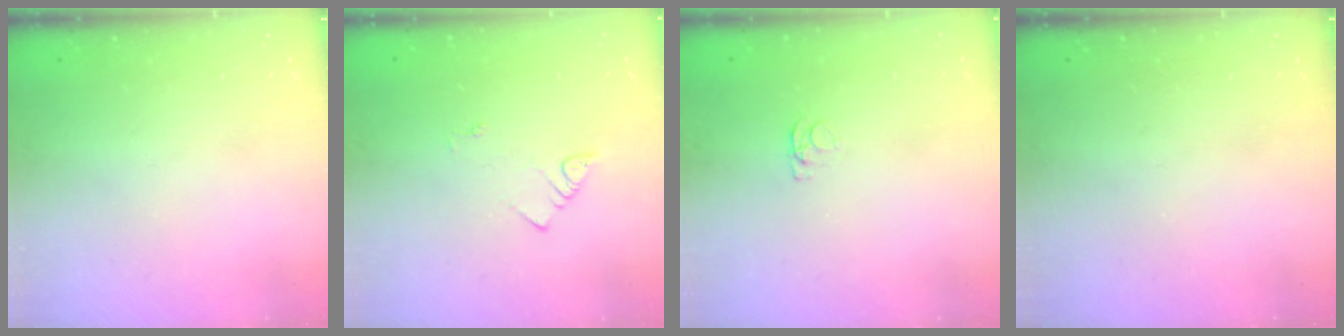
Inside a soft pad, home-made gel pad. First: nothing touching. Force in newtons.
{"total": 2.1, "press": 2.1, "slide": 0.4}
{"total": 1.2, "press": 1.1, "slide": 0.3}
{"total": 0.0}